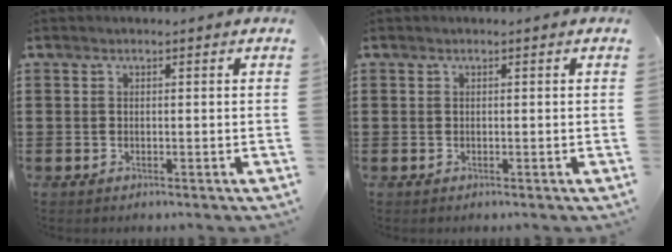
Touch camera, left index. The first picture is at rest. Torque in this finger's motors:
{"motor_torque": [0.00, 0.00, 0.00, 0.00]}